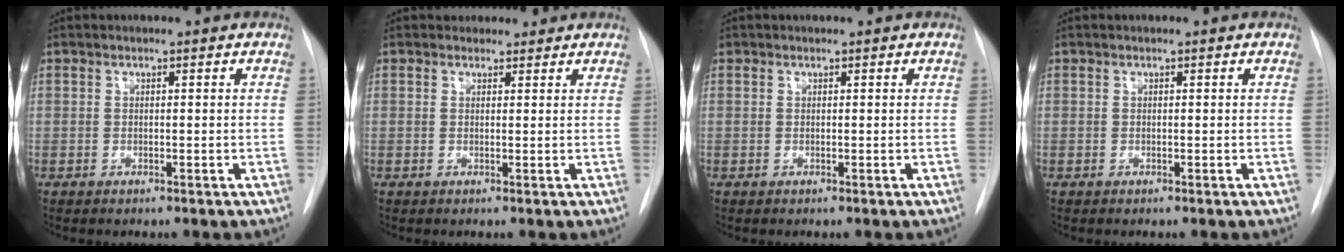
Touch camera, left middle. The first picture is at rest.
{"total": 2.2, "force": [1.9, 1.1, 0.0], "torque": [0.004, 0.010, 0.027]}
{"total": 0.0}
{"total": 0.0}